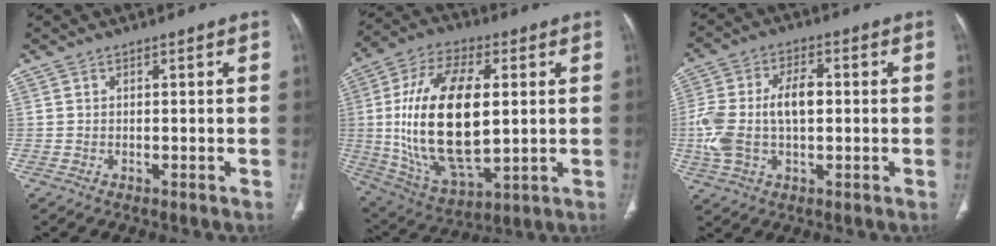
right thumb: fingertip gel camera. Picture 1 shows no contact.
{"total": 24.2, "force": [1.7, 11.9, 21.0], "torque": [-0.400, -0.008, 0.040]}
{"total": 12.9, "force": [-0.1, 7.4, 10.5], "torque": [-0.223, 0.025, 0.001]}